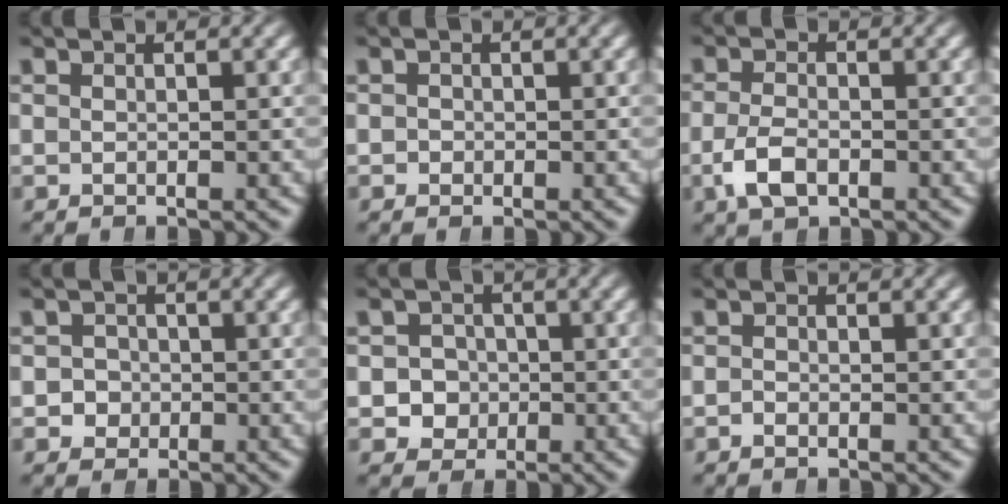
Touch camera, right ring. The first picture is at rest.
{"total": 0.5, "force": [-0.3, 0.2, -0.3], "torque": [0.004, -0.009, -0.003]}
{"total": 2.6, "force": [-1.2, 1.4, 1.8], "torque": [-0.048, -0.016, -0.017]}
{"total": 3.3, "force": [-0.6, 3.2, 0.4], "torque": [-0.024, -0.006, -0.017]}
{"total": 6.5, "force": [-1.1, 6.2, 1.4], "torque": [-0.053, -0.024, -0.018]}
{"total": 0.6, "force": [-0.6, 0.1, 0.1], "torque": [-0.009, -0.008, -0.011]}